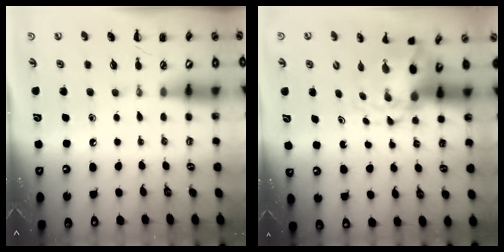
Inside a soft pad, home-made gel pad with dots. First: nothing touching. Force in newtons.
{"total": 5.9, "press": 5.8, "slide": 1.1}